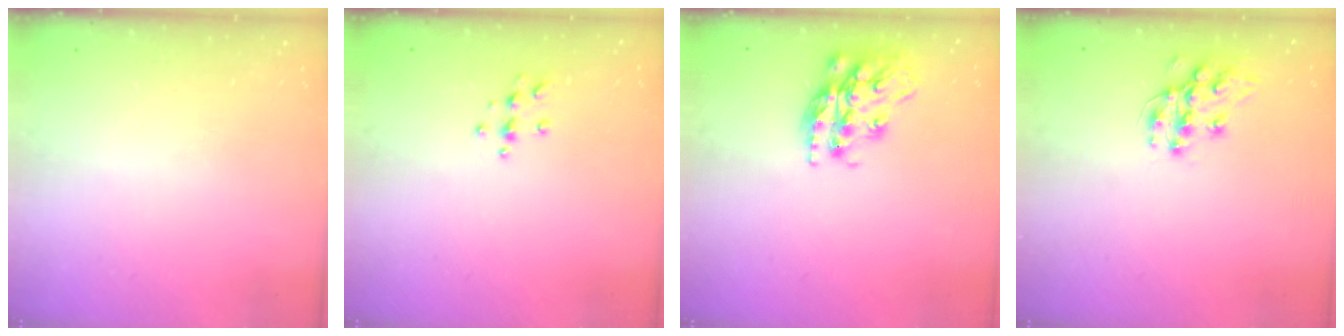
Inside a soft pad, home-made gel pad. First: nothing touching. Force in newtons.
{"total": 4.6, "press": 4.5, "slide": 0.6}
{"total": 17.3, "press": 17.3, "slide": 1.0}
{"total": 11.3, "press": 11.3, "slide": 0.2}